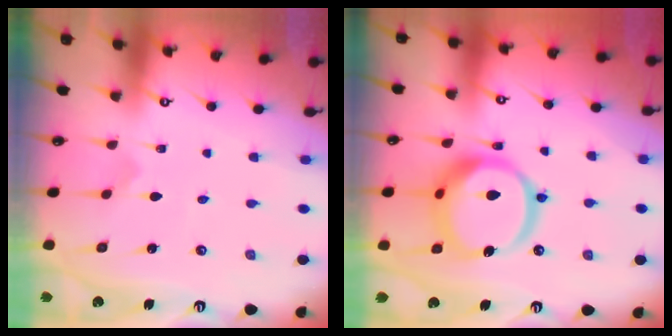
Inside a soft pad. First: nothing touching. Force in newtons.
{"total": 18.3, "press": 18.1, "slide": 2.1}